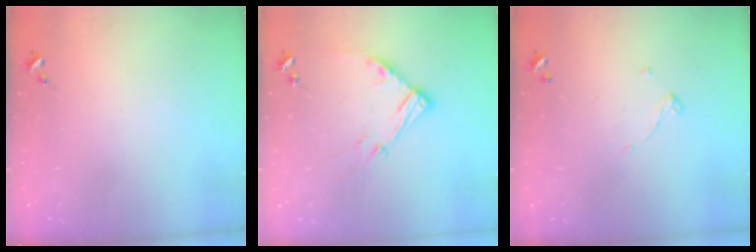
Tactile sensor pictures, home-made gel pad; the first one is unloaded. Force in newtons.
{"total": 13.1, "press": 13.0, "slide": 1.3}
{"total": 4.9, "press": 4.9, "slide": 0.2}